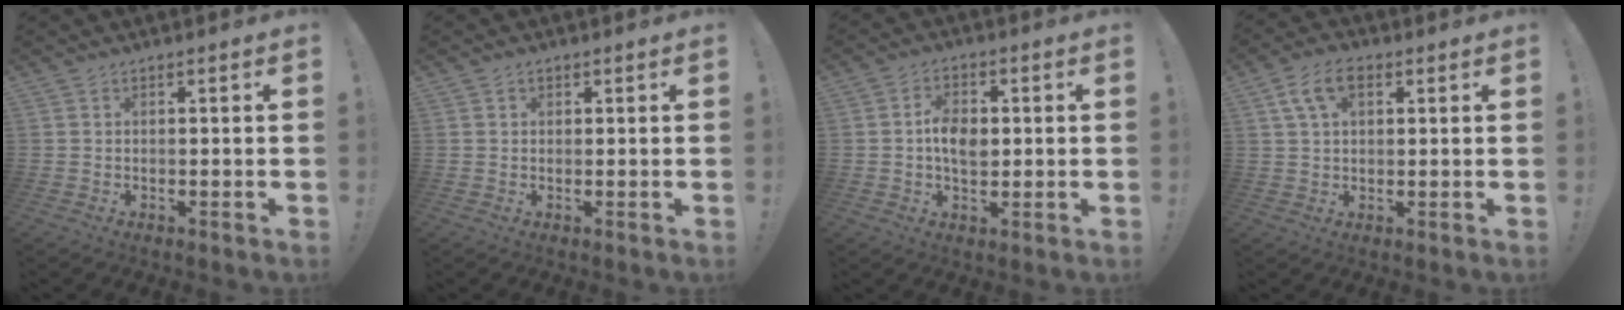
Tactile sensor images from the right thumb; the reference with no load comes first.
{"total": 0.6, "force": [0.3, 0.6, 0.2], "torque": [0.000, 0.001, 0.004]}
{"total": 7.3, "force": [0.1, 5.0, 5.3], "torque": [-0.080, 0.006, 0.000]}
{"total": 8.1, "force": [2.9, 4.8, 5.9], "torque": [-0.106, 0.010, 0.057]}